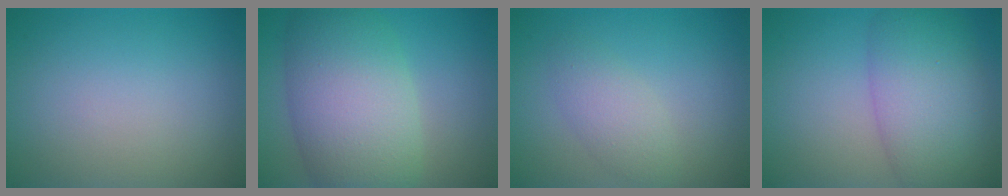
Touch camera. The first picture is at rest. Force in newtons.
{"total": 10.0, "press": 10.0, "slide": 0.5}
{"total": 2.5, "press": 2.5, "slide": 0.0}
{"total": 7.9, "press": 7.9, "slide": 0.3}